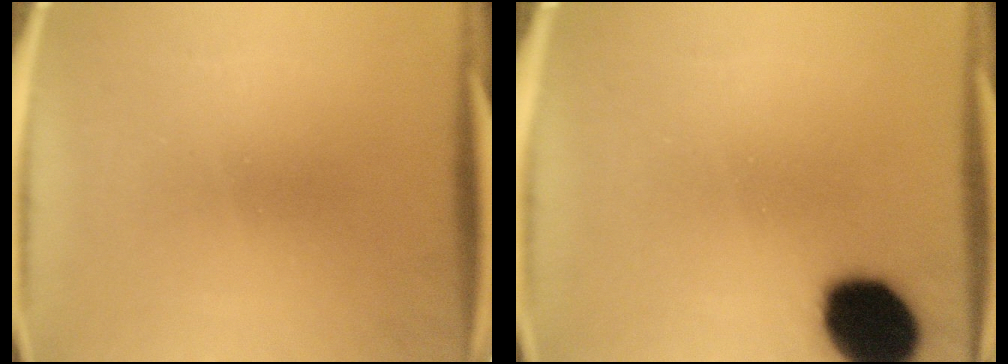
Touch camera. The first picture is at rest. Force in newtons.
{"total": 16.3}